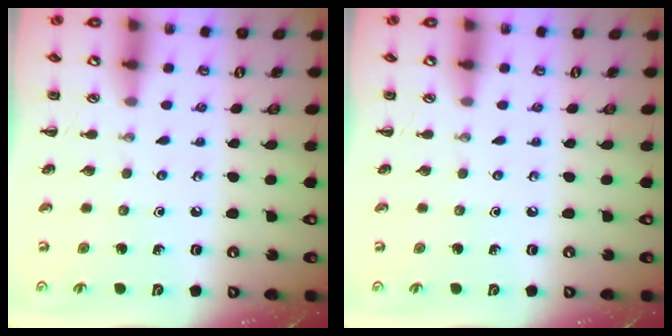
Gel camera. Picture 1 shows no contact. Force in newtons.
{"total": 0.0}